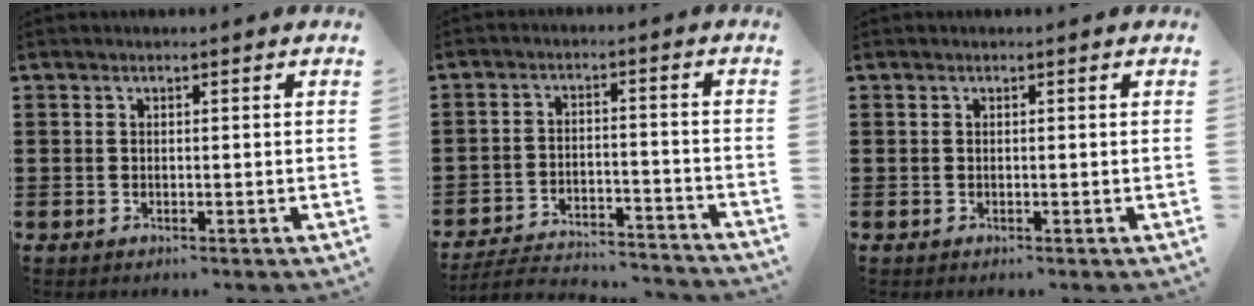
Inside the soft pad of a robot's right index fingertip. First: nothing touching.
{"total": 5.2, "force": [-4.9, 0.6, 1.5], "torque": [-0.037, -0.004, -0.102]}
{"total": 0.0}